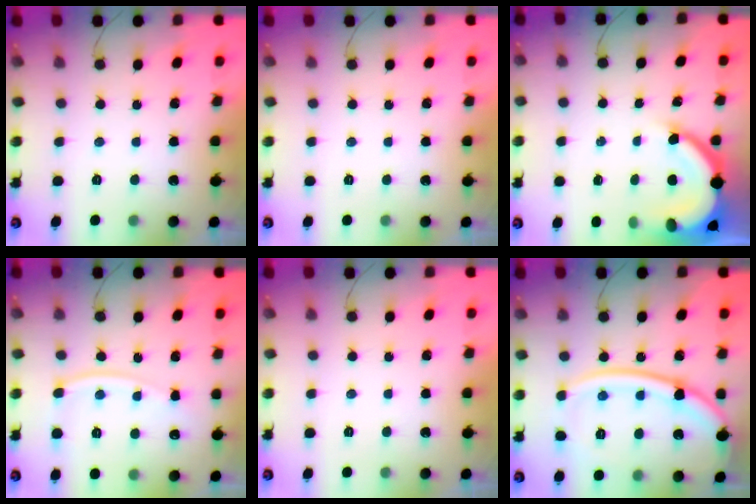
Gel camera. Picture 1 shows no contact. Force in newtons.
{"total": 0.0}
{"total": 10.9, "press": 10.8, "slide": 0.9}
{"total": 9.7, "press": 9.7, "slide": 0.5}
{"total": 0.0}
{"total": 17.2, "press": 17.1, "slide": 1.8}